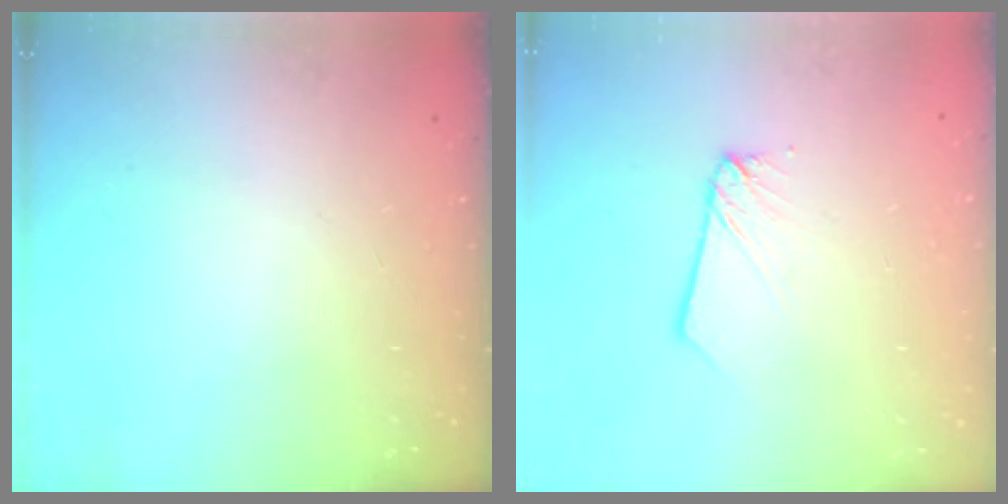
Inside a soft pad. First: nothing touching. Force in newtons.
{"total": 2.5, "press": 2.5, "slide": 0.1}